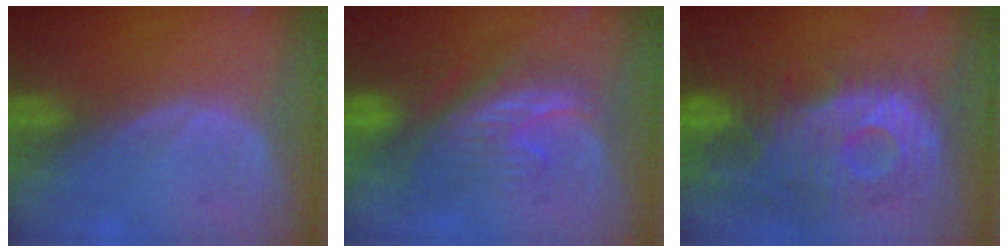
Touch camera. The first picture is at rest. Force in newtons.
{"total": 8.5, "press": 8.3, "slide": 1.9}
{"total": 12.1, "press": 10.8, "slide": 5.4}